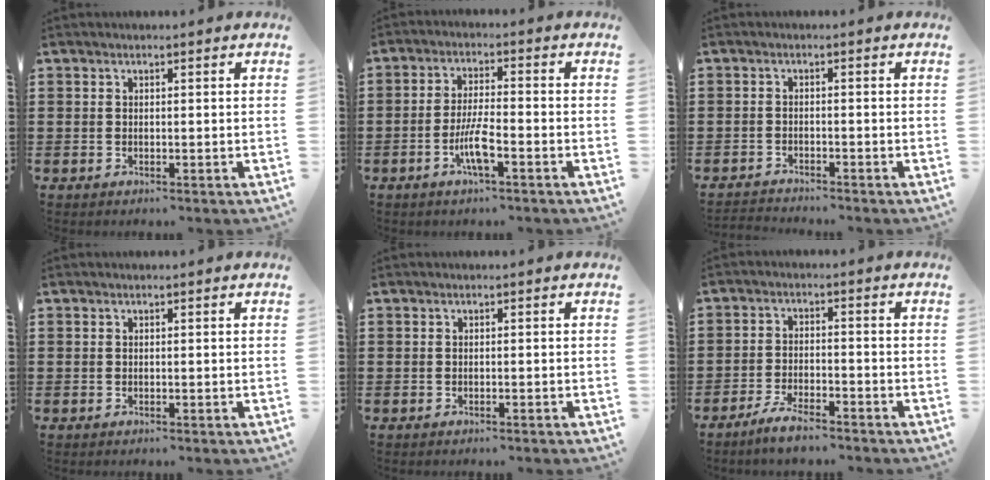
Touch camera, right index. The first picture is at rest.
{"total": 5.5, "force": [-2.4, 0.8, 4.9], "torque": [-0.109, -0.015, -0.049]}
{"total": 1.6, "force": [-1.5, 0.1, -0.2], "torque": [-0.001, 0.003, -0.035]}
{"total": 0.0}
{"total": 0.0}
{"total": 4.0, "force": [-3.6, 0.5, 1.6], "torque": [-0.035, 0.006, -0.072]}